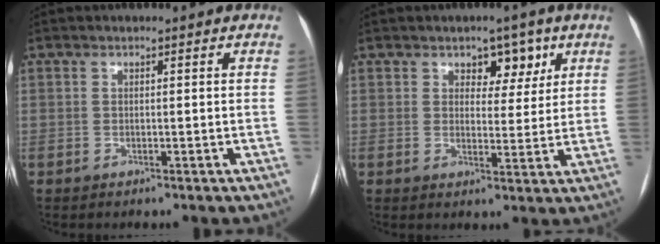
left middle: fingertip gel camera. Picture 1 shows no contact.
{"total": 4.9, "force": [2.8, 3.1, 2.6], "torque": [-0.023, 0.007, 0.039]}